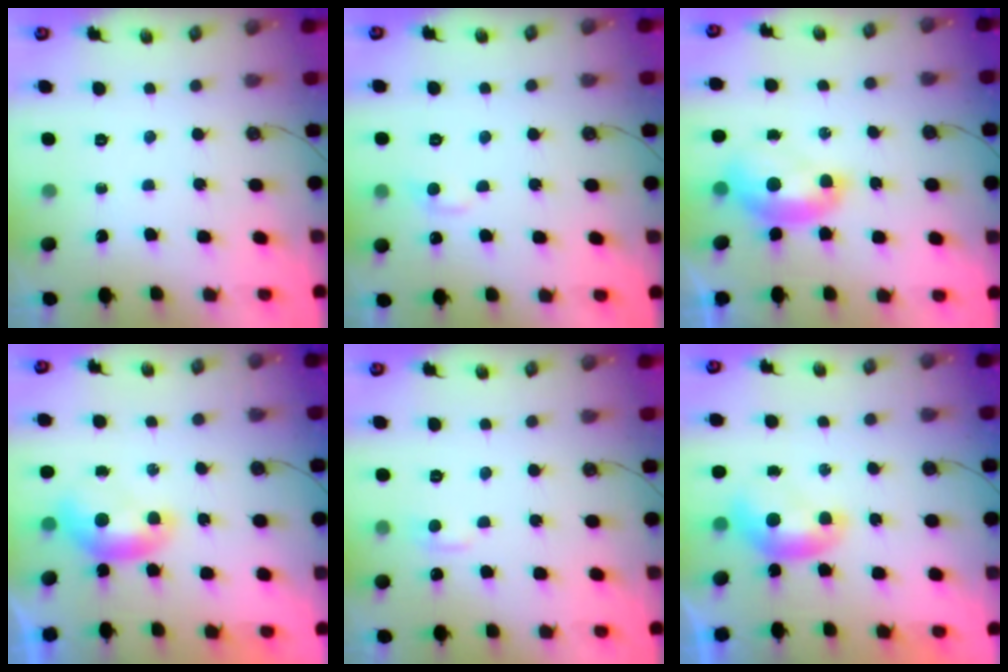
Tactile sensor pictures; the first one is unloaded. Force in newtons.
{"total": 1.6, "press": 1.4, "slide": 0.7}
{"total": 2.1, "press": 2.0, "slide": 0.7}
{"total": 0.0}
{"total": 1.9, "press": 1.8, "slide": 0.6}
{"total": 0.0}